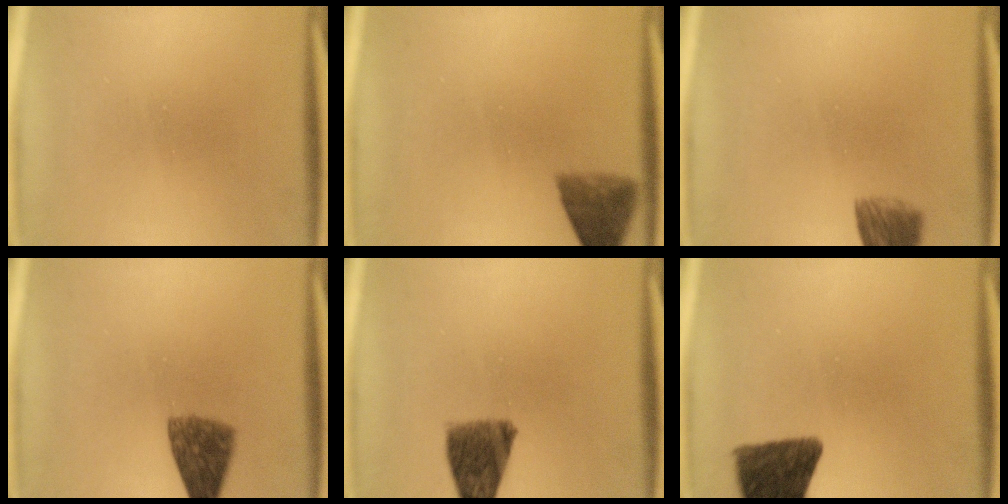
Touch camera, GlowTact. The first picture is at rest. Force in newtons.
{"total": 3.5}
{"total": 4.8}
{"total": 6.9}
{"total": 8.3}
{"total": 11.2}